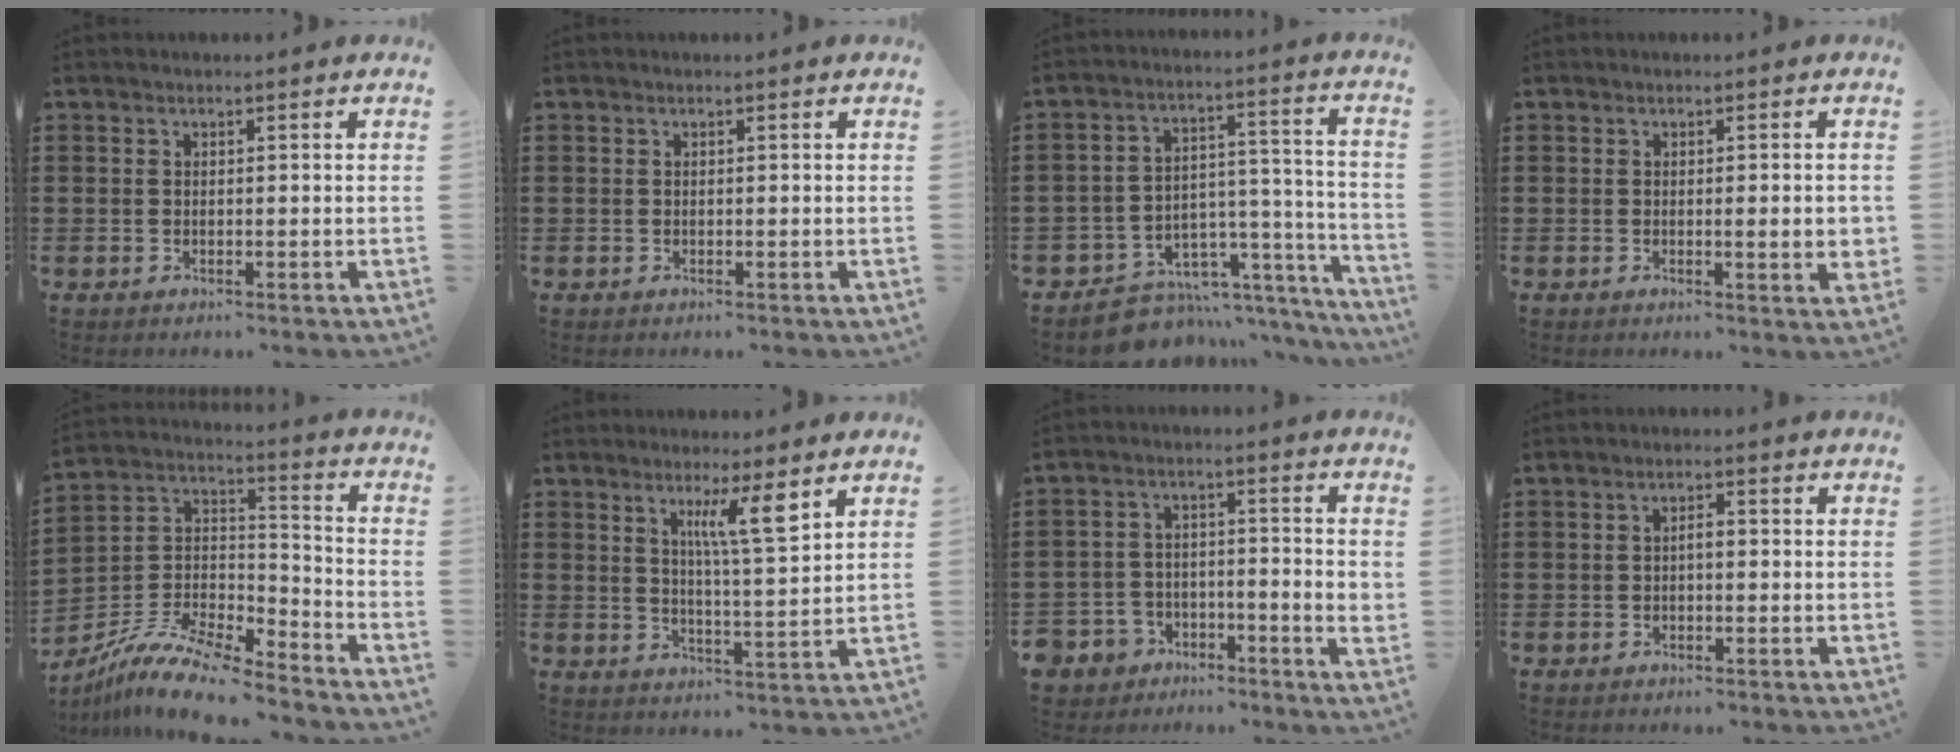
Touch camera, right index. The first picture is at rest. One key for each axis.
{"total": 0.0}
{"total": 6.5, "fx": -5.2, "fy": 3.9, "fz": 0.8, "tx": -0.020, "ty": 0.010, "tz": -0.091}
{"total": 3.0, "fx": -0.2, "fy": 0.4, "fz": 2.9, "tx": -0.041, "ty": -0.007, "tz": -0.005}
{"total": 10.6, "fx": -9.1, "fy": 2.3, "fz": 5.0, "tx": -0.104, "ty": 0.019, "tz": -0.184}
{"total": 6.6, "fx": 3.7, "fy": 1.0, "fz": 5.4, "tx": -0.099, "ty": -0.004, "tz": 0.057}
{"total": 4.4, "fx": -3.7, "fy": 2.1, "fz": 1.2, "tx": -0.048, "ty": 0.003, "tz": -0.081}
{"total": 1.5, "fx": -0.3, "fy": 0.5, "fz": 1.4, "tx": -0.027, "ty": 0.002, "tz": -0.007}